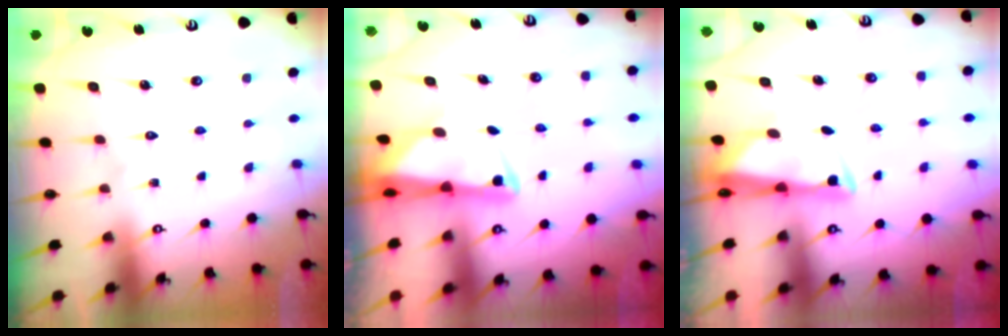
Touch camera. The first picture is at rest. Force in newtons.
{"total": 2.3, "press": 2.3, "slide": 0.5}
{"total": 2.9, "press": 2.8, "slide": 0.8}